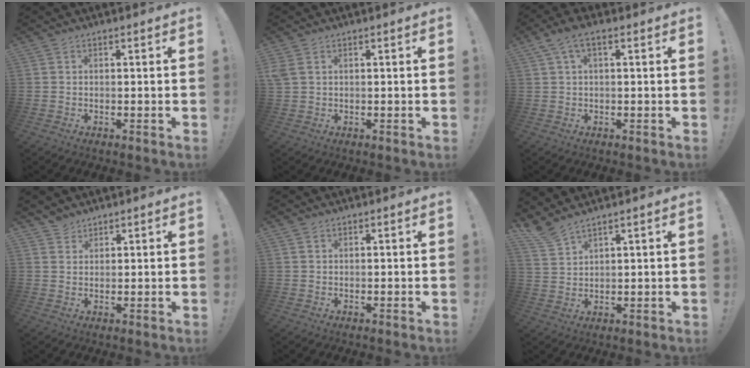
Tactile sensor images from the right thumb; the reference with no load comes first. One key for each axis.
{"total": 2.3, "fx": 0.9, "fy": 0.9, "fz": 2.0, "tx": -0.038, "ty": 0.001, "tz": 0.018}
{"total": 4.0, "fx": 1.3, "fy": 1.6, "fz": 3.4, "tx": -0.057, "ty": -0.001, "tz": 0.023}
{"total": 3.0, "fx": 2.6, "fy": 1.4, "fz": 0.2, "tx": 0.004, "ty": -0.018, "tz": 0.048}
{"total": 0.7, "fx": 0.4, "fy": 0.5, "fz": 0.1, "tx": 0.005, "ty": -0.001, "tz": 0.007}
{"total": 5.2, "fx": 4.5, "fy": 0.6, "fz": 2.5, "tx": -0.052, "ty": -0.028, "tz": 0.085}